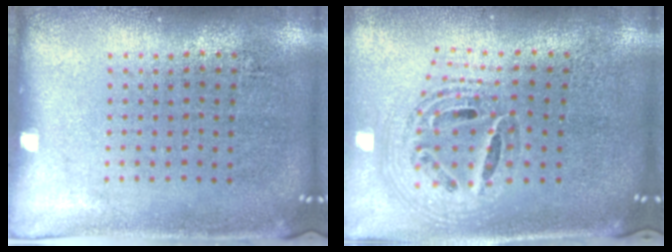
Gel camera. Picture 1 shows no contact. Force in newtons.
{"total": 1.5, "press": 1.3, "slide": 0.8}